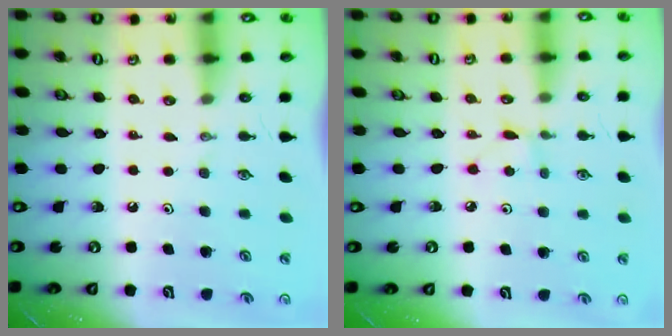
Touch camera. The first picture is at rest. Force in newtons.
{"total": 2.8, "press": 2.8, "slide": 0.3}